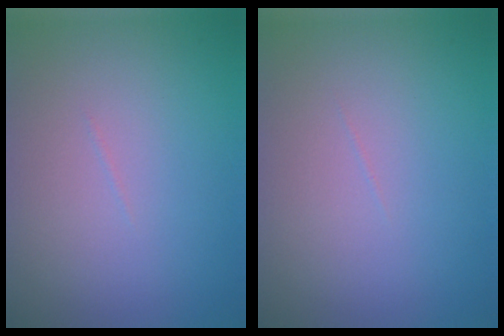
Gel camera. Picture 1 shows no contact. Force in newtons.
{"total": 0.0}